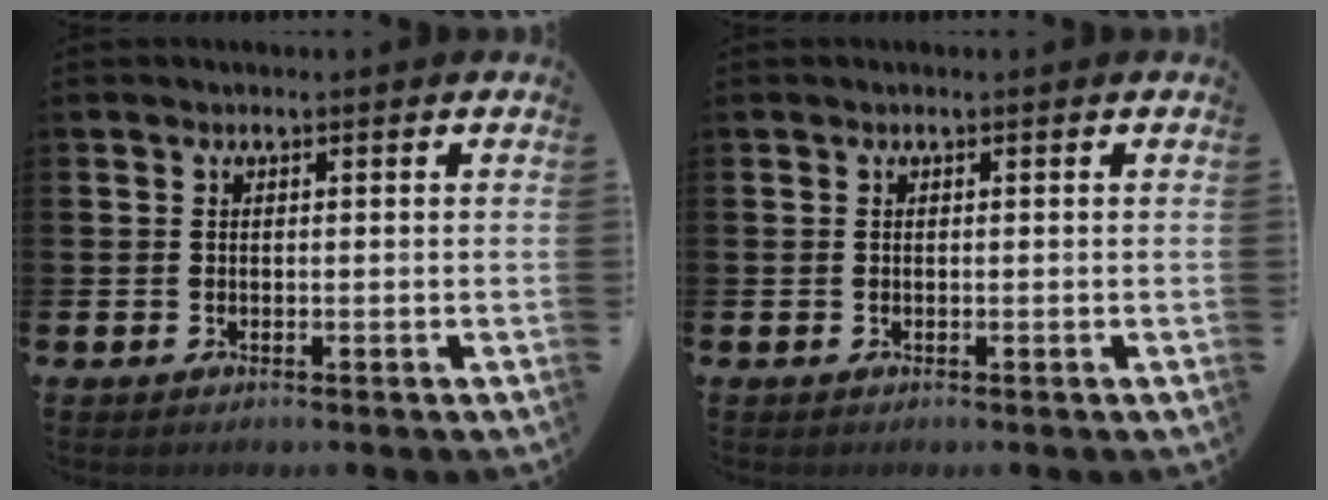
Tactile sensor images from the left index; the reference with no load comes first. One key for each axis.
{"total": 0.0}